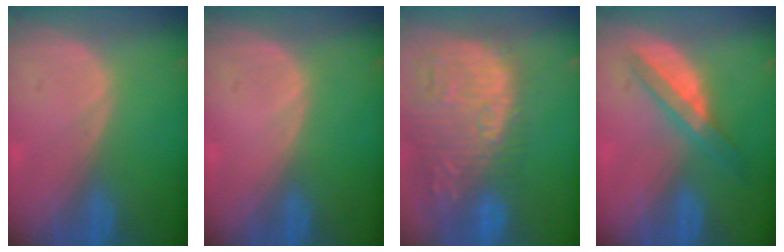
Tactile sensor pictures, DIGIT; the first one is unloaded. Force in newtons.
{"total": 0.0}
{"total": 15.6, "press": 13.1, "slide": 8.5}
{"total": 5.8, "press": 5.3, "slide": 2.2}